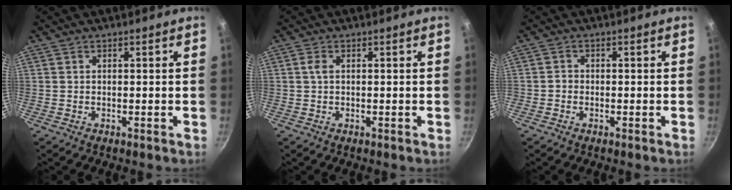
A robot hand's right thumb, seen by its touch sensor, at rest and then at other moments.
{"total": 1.3, "force": [0.2, 0.6, 1.1], "torque": [-0.028, 0.004, 0.001]}
{"total": 1.1, "force": [-0.6, 0.9, 0.3], "torque": [-0.003, 0.005, -0.014]}